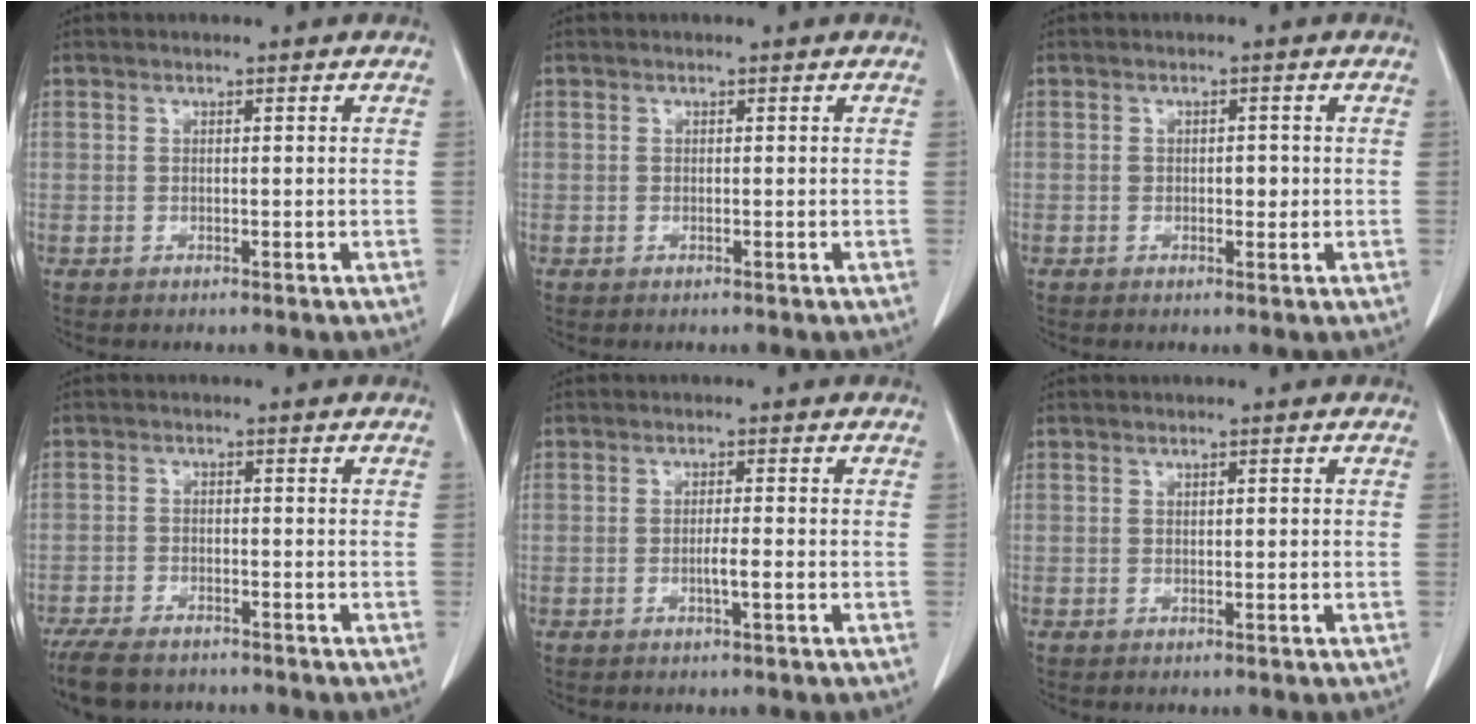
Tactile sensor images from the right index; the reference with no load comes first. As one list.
[{"total": 0.0}, {"total": 1.9, "force": [-0.1, 1.2, 1.5], "torque": [-0.019, 0.002, 0.000]}, {"total": 7.8, "force": [-6.4, 2.9, 3.5], "torque": [-0.058, -0.012, -0.103]}, {"total": 2.3, "force": [-0.6, 0.1, 2.2], "torque": [-0.039, -0.001, -0.010]}, {"total": 0.7, "force": [0.1, 0.3, 0.7], "torque": [-0.011, 0.001, 0.004]}]